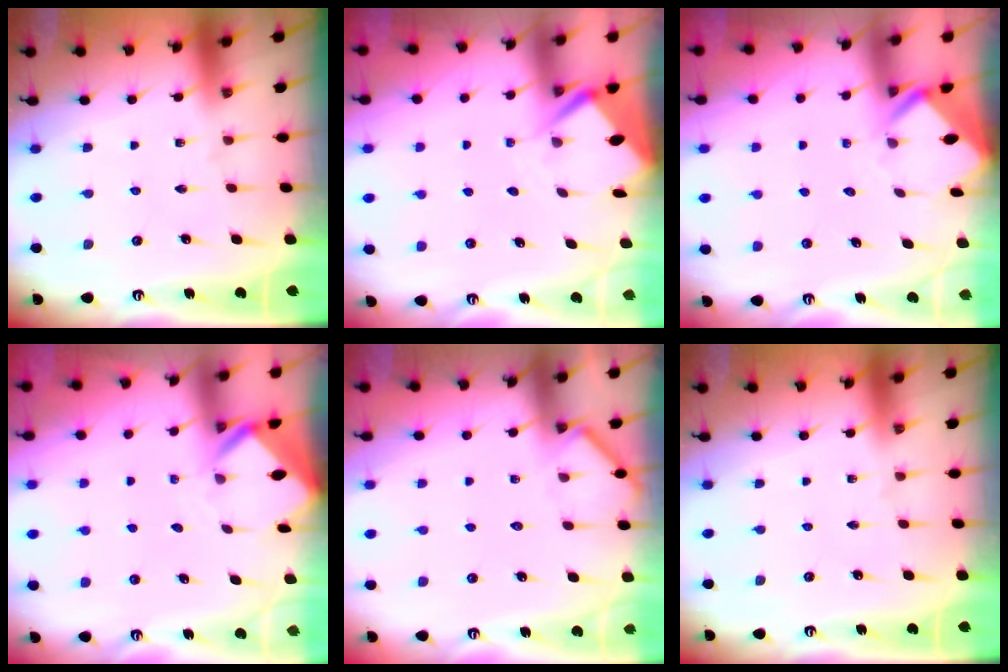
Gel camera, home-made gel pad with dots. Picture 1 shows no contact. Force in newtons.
{"total": 3.4, "press": 3.4, "slide": 0.3}
{"total": 2.4, "press": 2.4, "slide": 0.1}
{"total": 2.9, "press": 2.9, "slide": 0.2}
{"total": 2.8, "press": 2.8, "slide": 0.4}
{"total": 0.0}